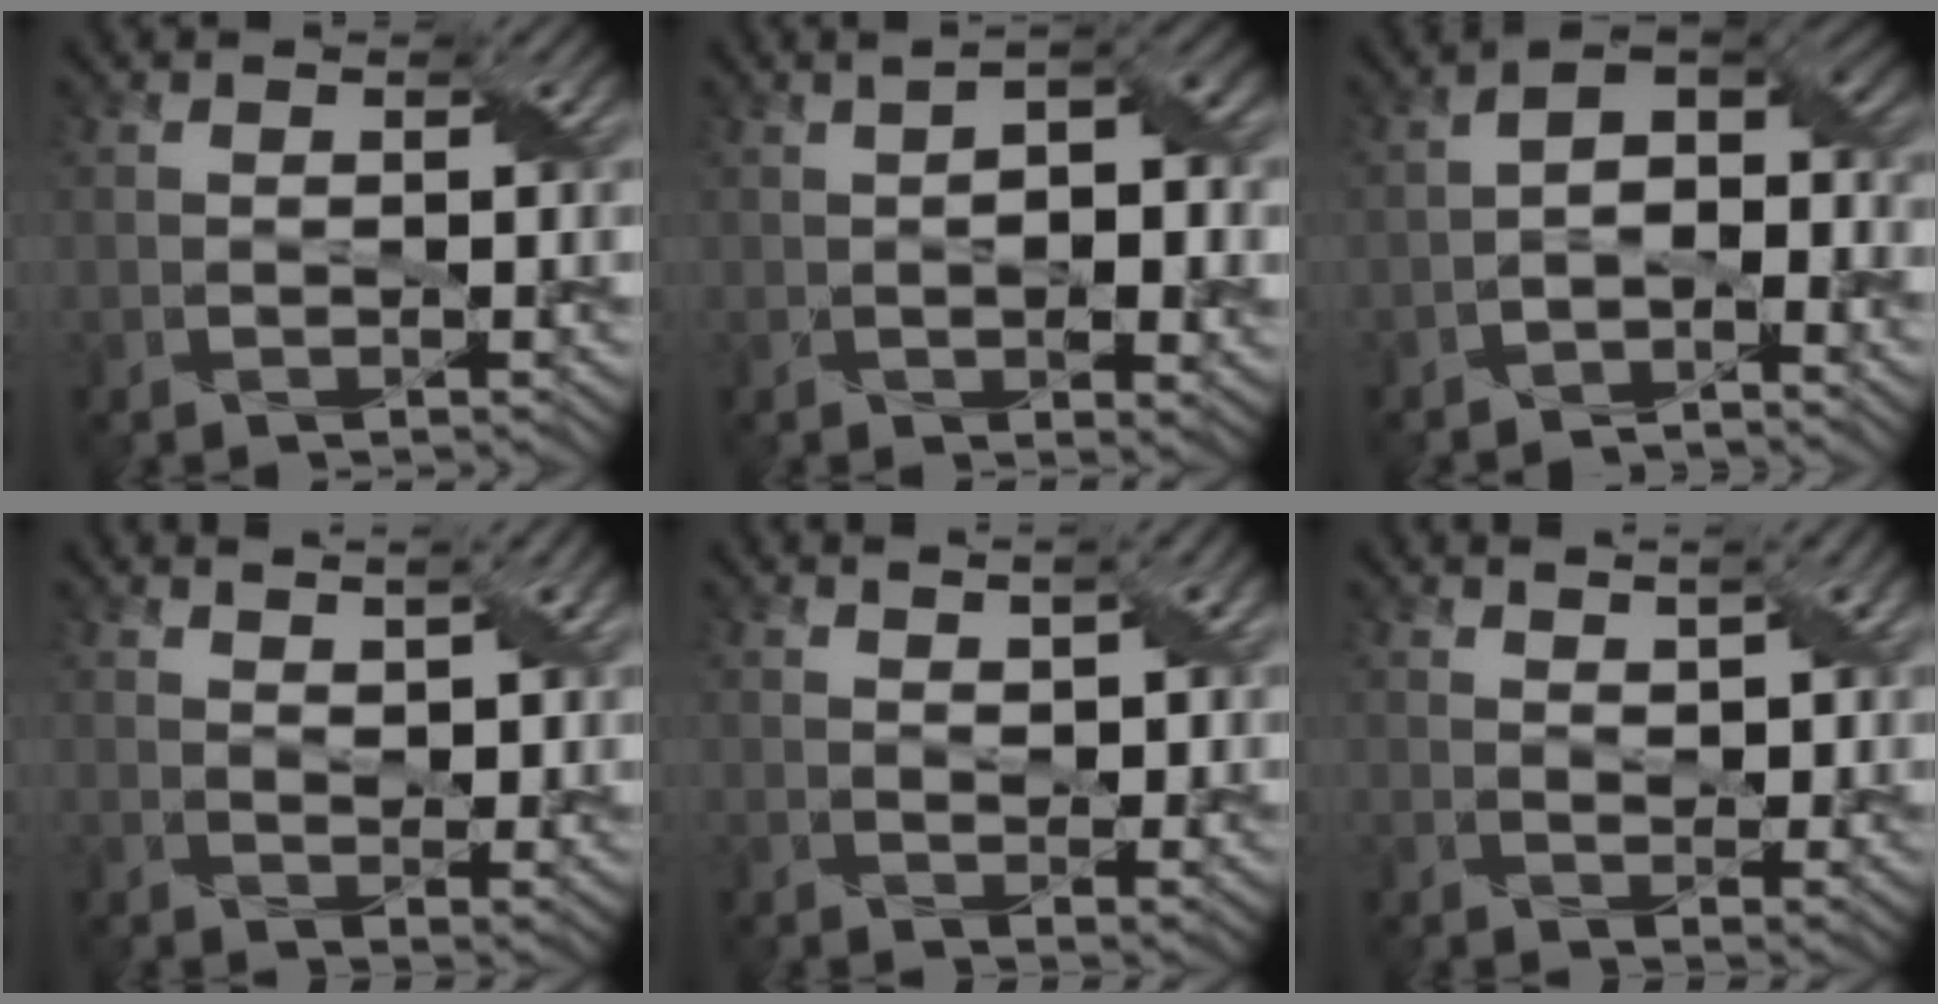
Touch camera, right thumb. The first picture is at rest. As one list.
[{"total": 6.6, "force": [0.3, 3.2, 5.8], "torque": [-0.087, -0.001, 0.011]}, {"total": 5.7, "force": [-2.8, 2.9, 4.0], "torque": [-0.055, 0.007, -0.061]}, {"total": 4.7, "force": [3.1, 1.7, 3.0], "torque": [-0.056, -0.005, 0.061]}, {"total": 3.8, "force": [2.2, 1.7, 2.6], "torque": [-0.052, -0.002, 0.044]}, {"total": 4.0, "force": [2.7, 1.6, 2.5], "torque": [-0.050, -0.004, 0.054]}]